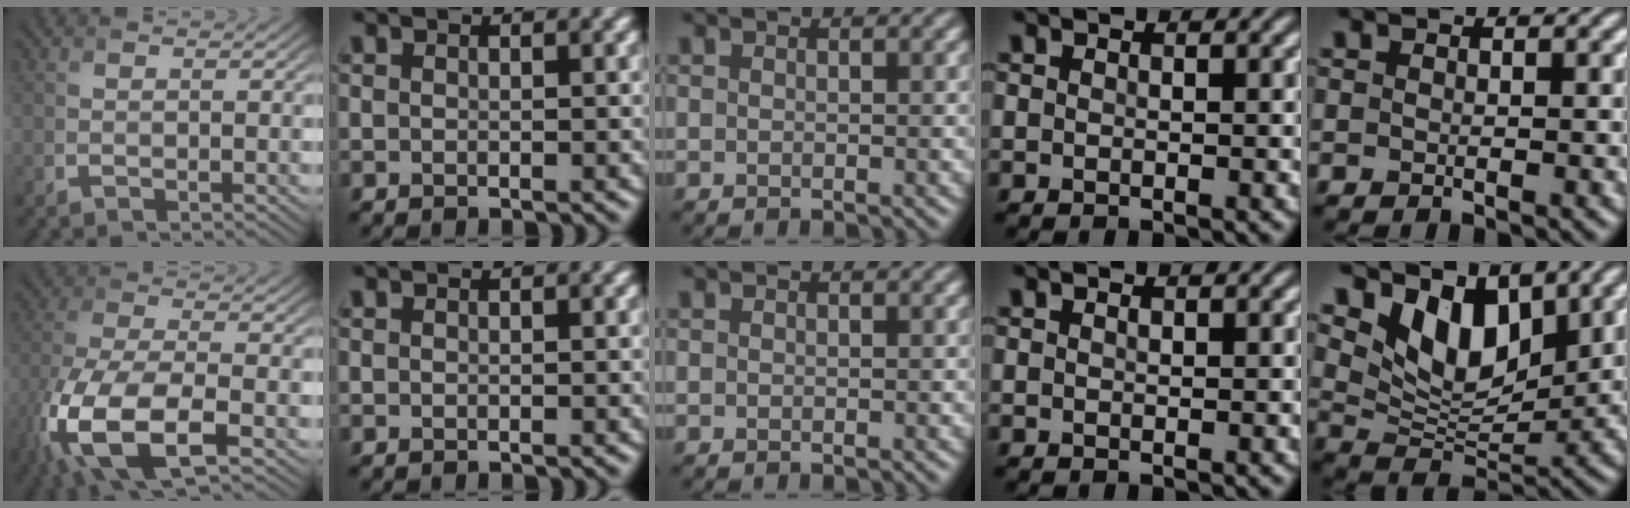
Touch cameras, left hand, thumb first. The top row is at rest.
{"thumb": {"total": 13.7, "force": [-6.4, 5.4, 10.8], "torque": [-0.260, -0.033, -0.130]}, "little": {"total": 6.9, "force": [4.1, 3.7, 4.1], "torque": [-0.079, -0.014, 0.071]}}